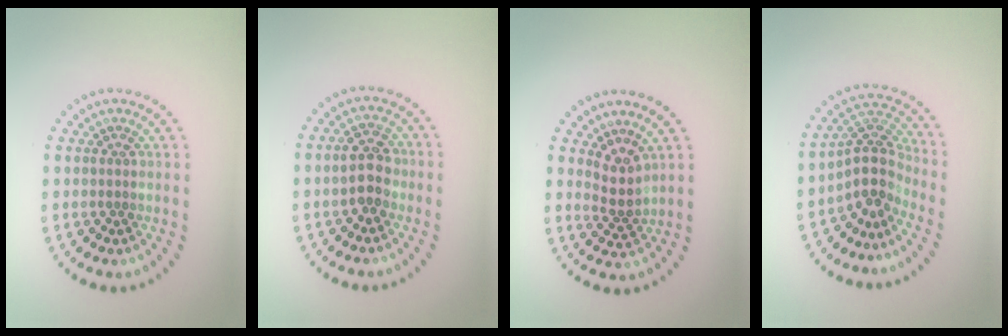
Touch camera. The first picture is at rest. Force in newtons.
{"total": 2.8, "press": 2.8, "slide": 0.6}
{"total": 2.4, "press": 1.8, "slide": 1.6}
{"total": 4.0, "press": 2.8, "slide": 2.8}